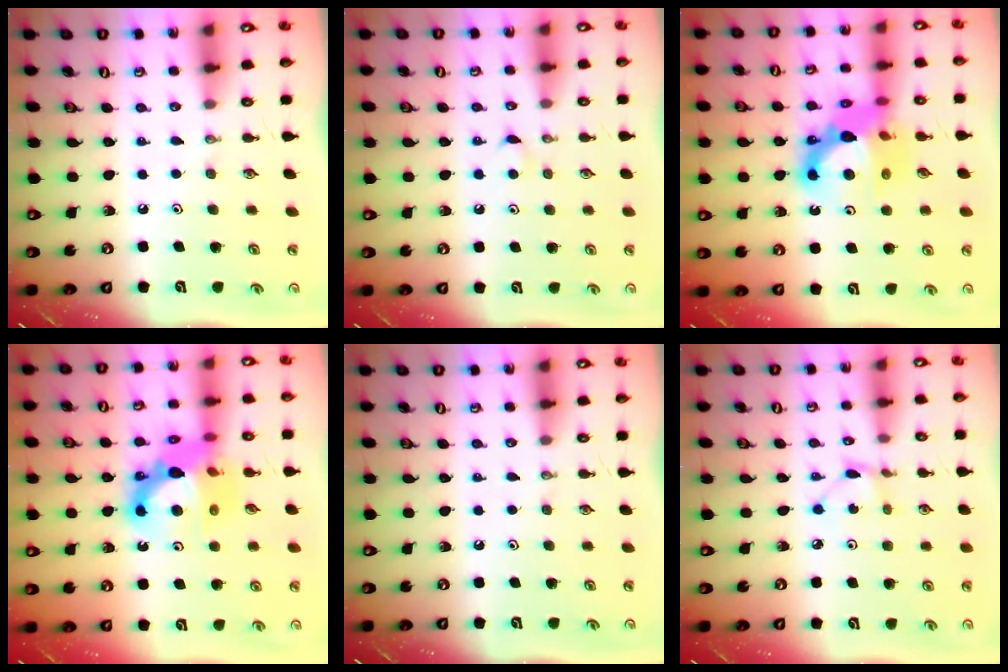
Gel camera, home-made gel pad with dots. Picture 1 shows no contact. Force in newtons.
{"total": 3.7, "press": 3.6, "slide": 0.5}
{"total": 13.6, "press": 13.5, "slide": 1.7}
{"total": 13.6, "press": 13.5, "slide": 1.7}
{"total": 0.0}
{"total": 2.0, "press": 2.0, "slide": 0.2}